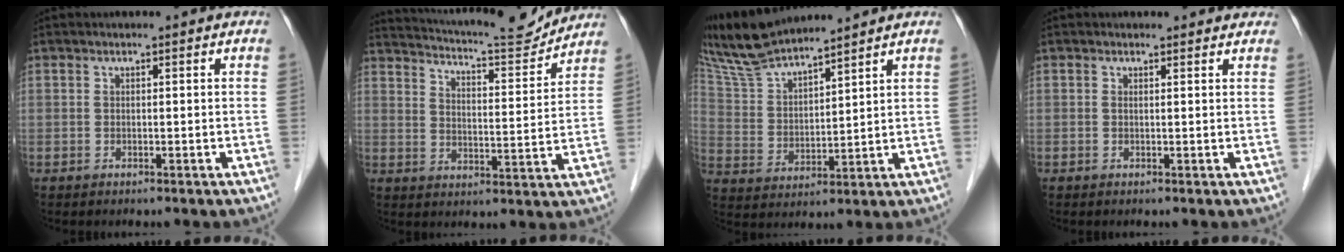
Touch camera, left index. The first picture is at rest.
{"total": 14.7, "force": [14.1, 0.6, 4.1], "torque": [-0.077, -0.019, 0.201]}
{"total": 11.8, "force": [10.9, 0.6, 4.5], "torque": [-0.105, 0.019, 0.219]}
{"total": 2.0, "force": [1.8, 0.8, 0.4], "torque": [-0.011, 0.005, 0.009]}